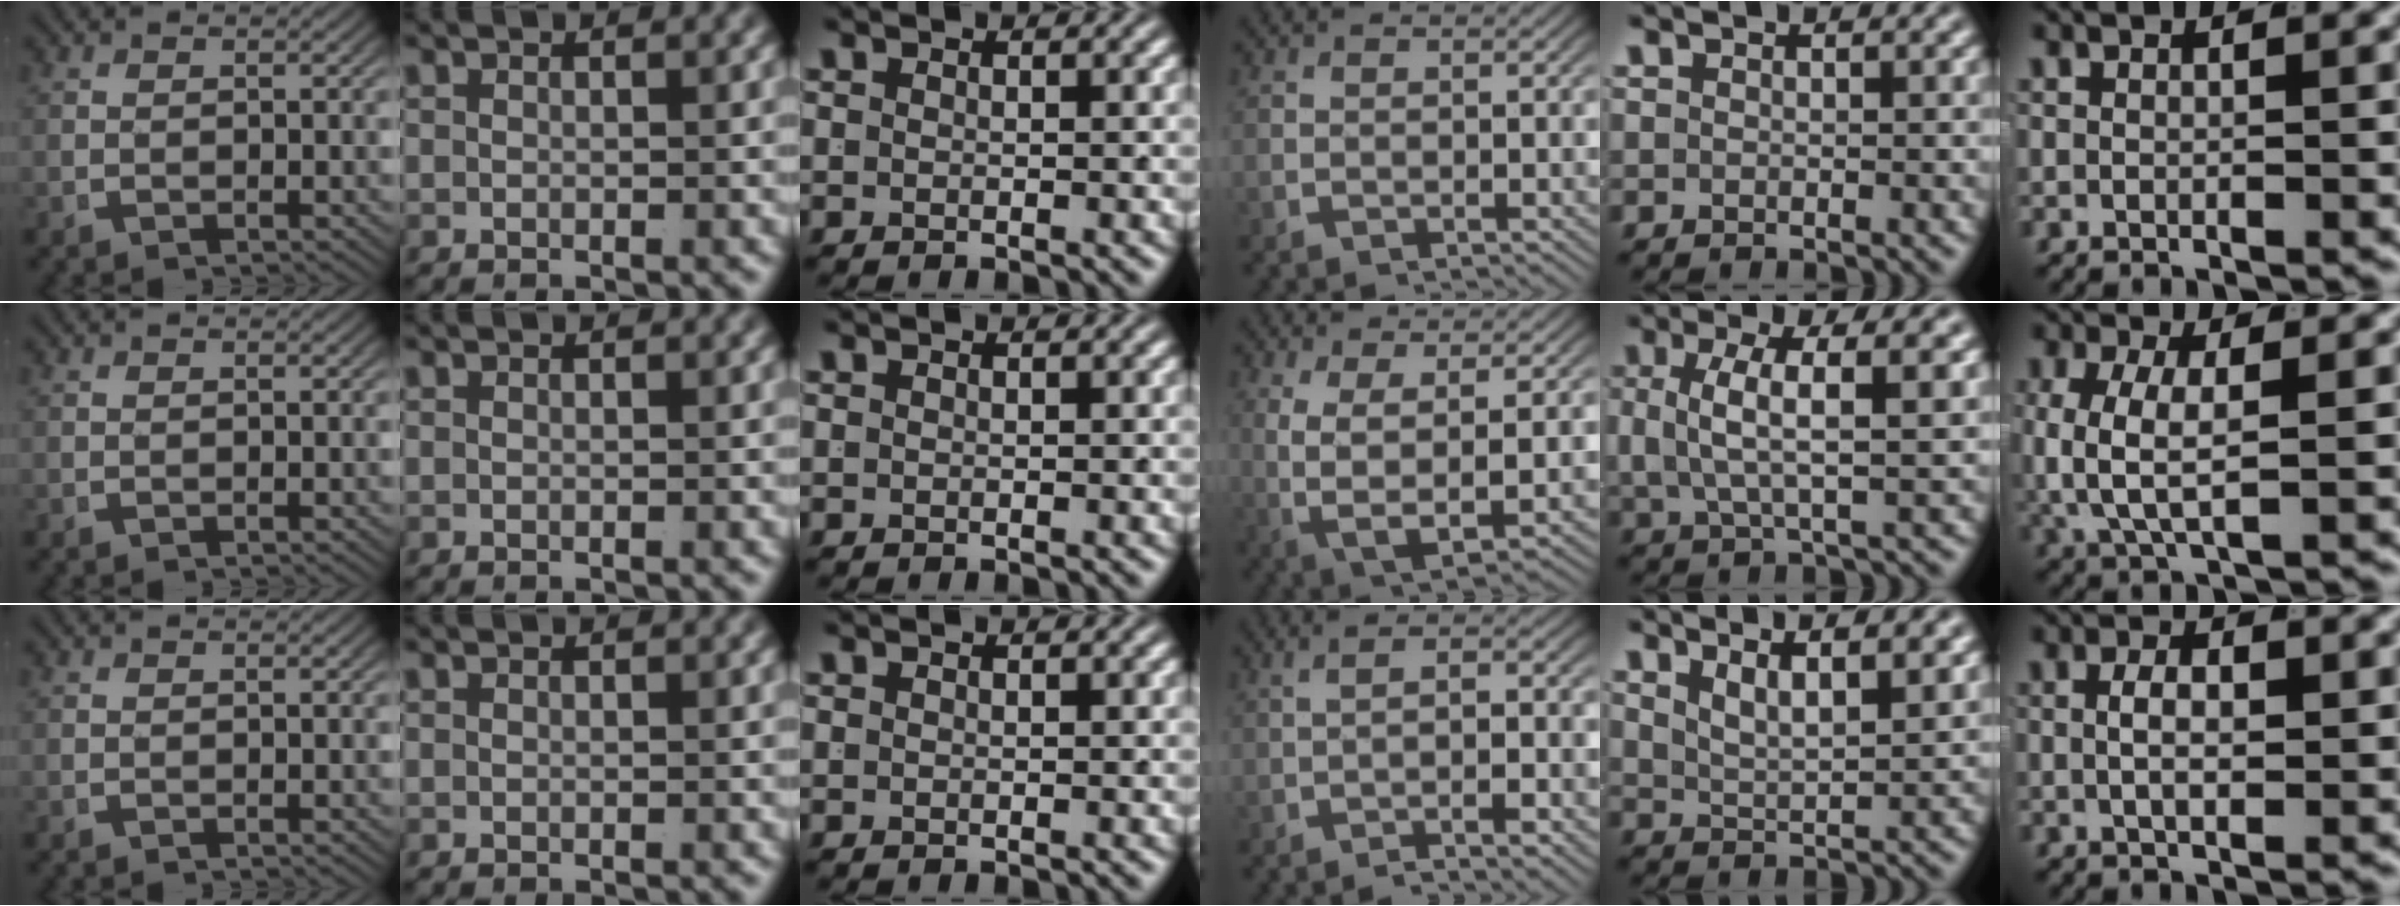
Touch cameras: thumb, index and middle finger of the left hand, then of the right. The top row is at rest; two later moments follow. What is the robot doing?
{"motion": "lift_and_place", "object": "jacket"}